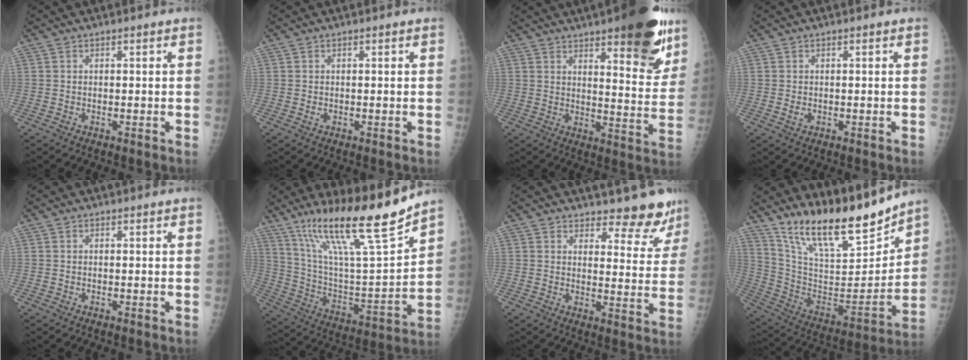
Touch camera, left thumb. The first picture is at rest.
{"total": 0.7, "force": [0.1, 0.5, 0.6], "torque": [-0.005, 0.000, 0.003]}
{"total": 19.6, "force": [12.0, 5.7, 14.4], "torque": [-0.156, -0.061, 0.162]}
{"total": 1.3, "force": [-0.1, 0.9, 0.9], "torque": [-0.013, -0.001, -0.001]}
{"total": 0.0}
{"total": 23.4, "force": [16.8, 2.6, 16.0], "torque": [-0.250, -0.069, 0.301]}
{"total": 9.2, "force": [8.4, 3.0, 2.1], "torque": [0.011, -0.069, 0.095]}
{"total": 22.2, "force": [18.1, 5.7, 11.6], "torque": [-0.159, -0.100, 0.319]}